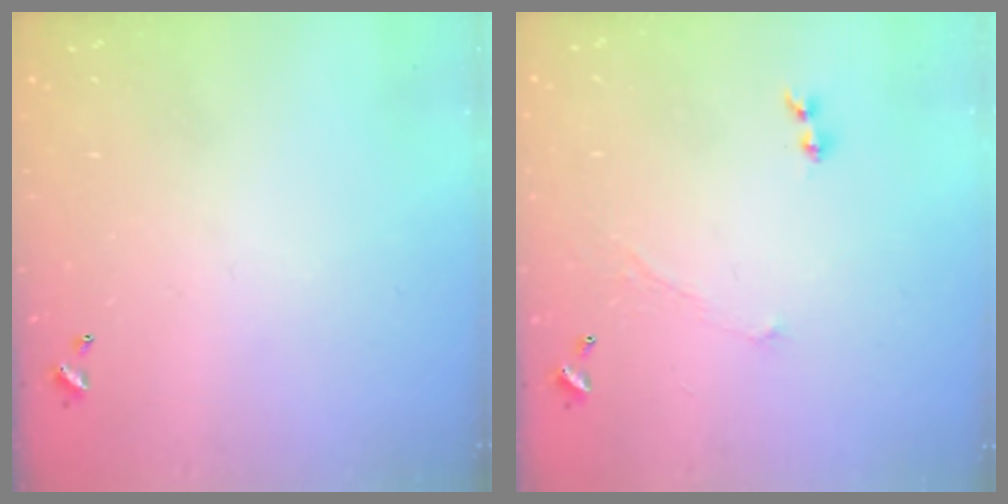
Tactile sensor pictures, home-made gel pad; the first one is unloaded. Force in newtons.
{"total": 1.2, "press": 0.7, "slide": 1.0}